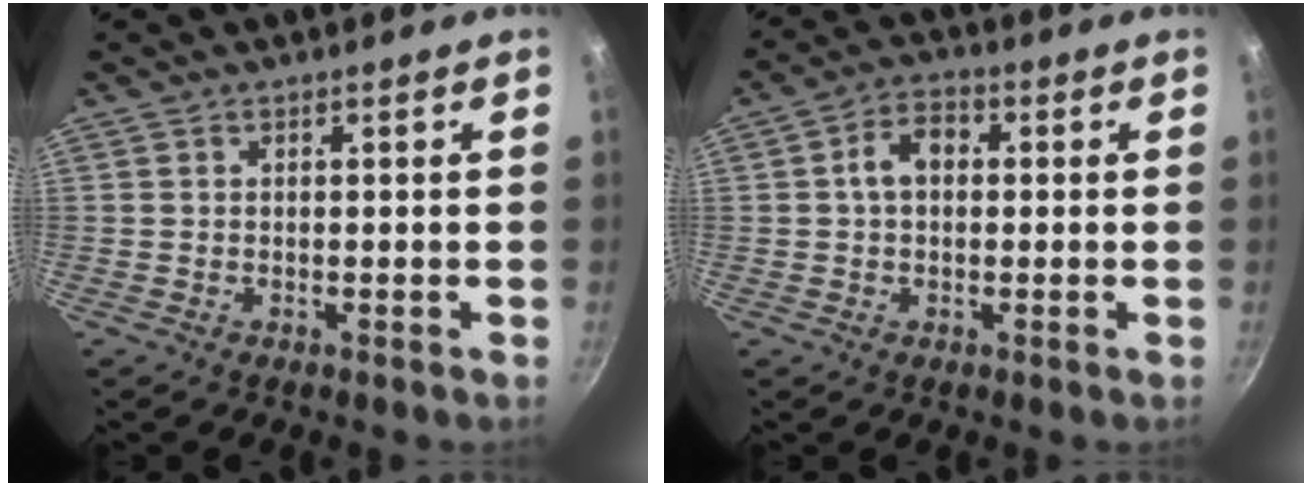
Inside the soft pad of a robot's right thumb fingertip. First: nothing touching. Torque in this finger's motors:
{"motor_torque": [0.38, 1.56, 0.83, -0.19, 0.02]}